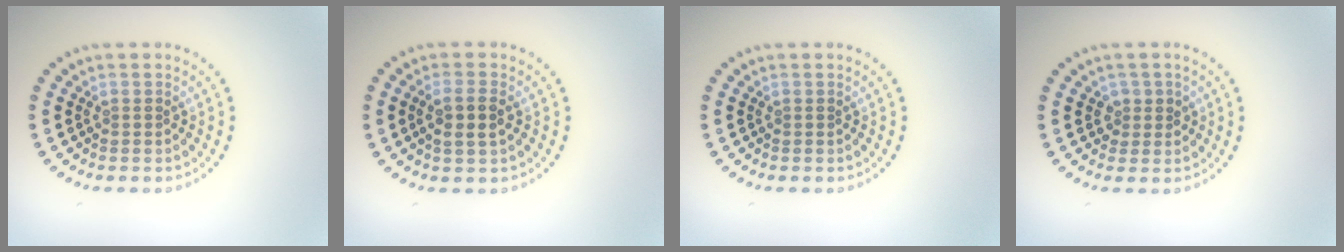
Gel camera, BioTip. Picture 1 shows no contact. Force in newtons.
{"total": 2.3, "press": 2.2, "slide": 0.9}
{"total": 0.0}
{"total": 1.4, "press": 1.2, "slide": 0.6}